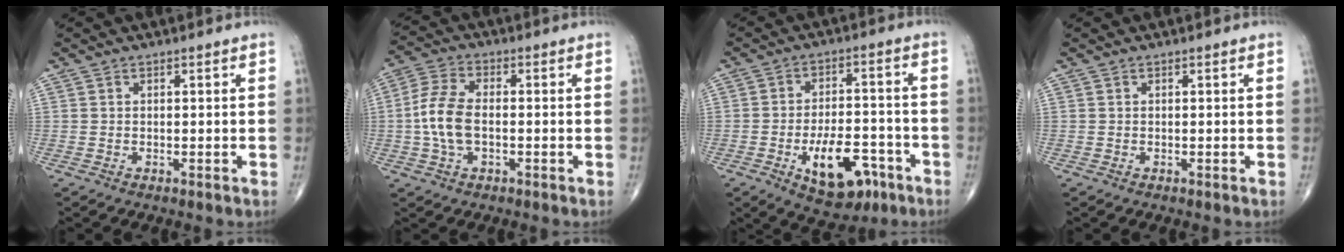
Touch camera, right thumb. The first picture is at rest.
{"total": 8.6, "force": [-1.0, 4.8, 7.1], "torque": [-0.157, 0.020, -0.023]}
{"total": 13.0, "force": [-5.8, 6.8, 9.5], "torque": [-0.120, 0.030, -0.080]}
{"total": 0.0}